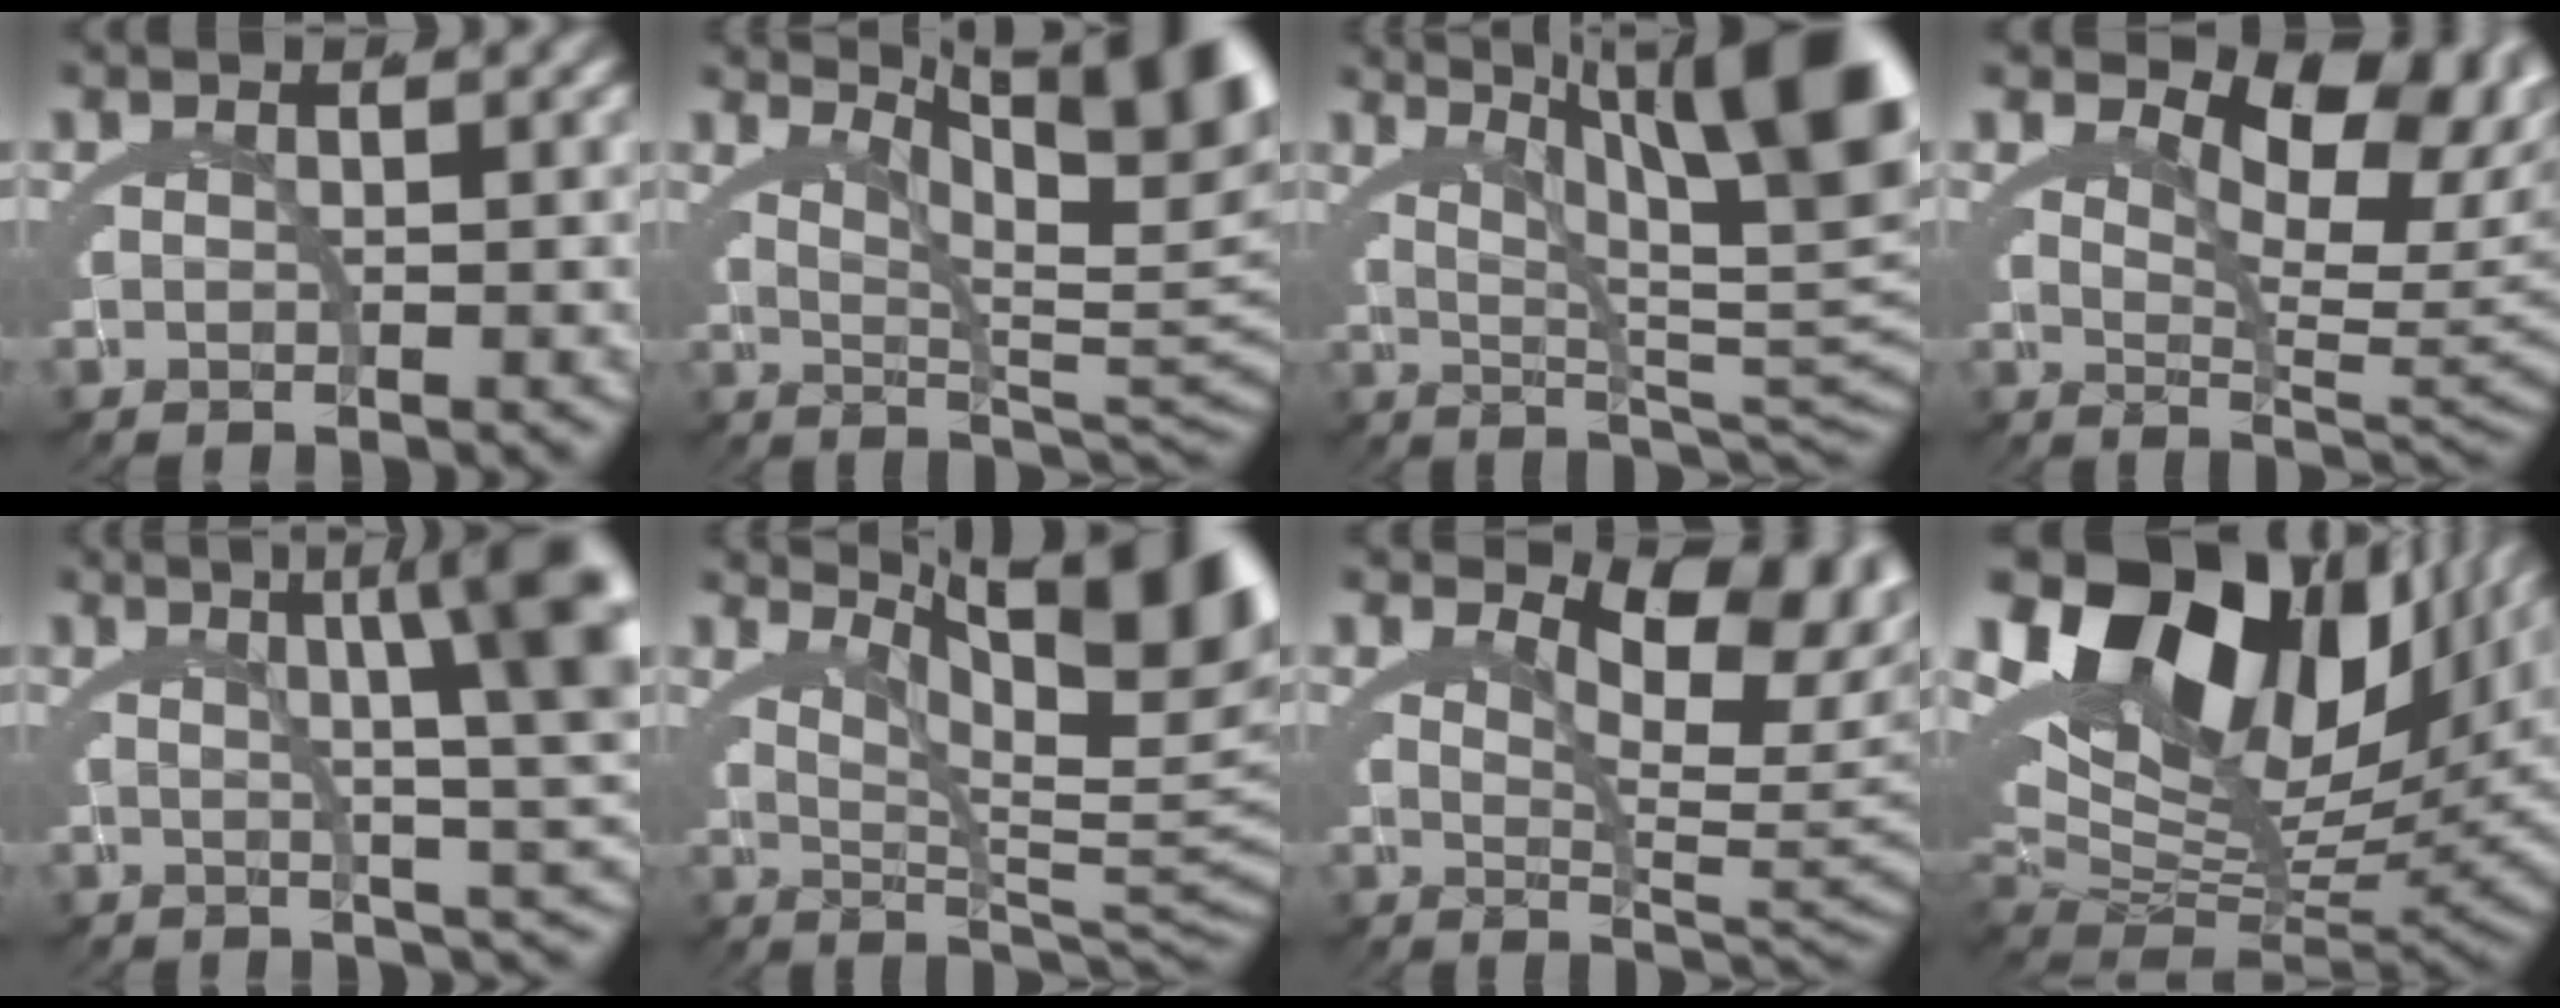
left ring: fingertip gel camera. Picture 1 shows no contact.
{"total": 10.1, "force": [4.2, 2.9, 8.7], "torque": [-0.083, 0.008, 0.058]}
{"total": 12.3, "force": [4.3, 4.0, 10.8], "torque": [-0.096, 0.017, 0.054]}
{"total": 9.4, "force": [3.4, 4.3, 7.7], "torque": [-0.091, -0.004, 0.054]}
{"total": 11.9, "force": [4.3, 3.9, 10.4], "torque": [-0.083, 0.026, 0.051]}
{"total": 10.2, "force": [3.9, 2.7, 9.0], "torque": [-0.088, 0.005, 0.054]}
{"total": 8.2, "force": [2.7, 3.2, 7.1], "torque": [-0.081, -0.007, 0.045]}
{"total": 23.0, "force": [5.5, 14.7, 16.8], "torque": [-0.288, 0.008, 0.076]}